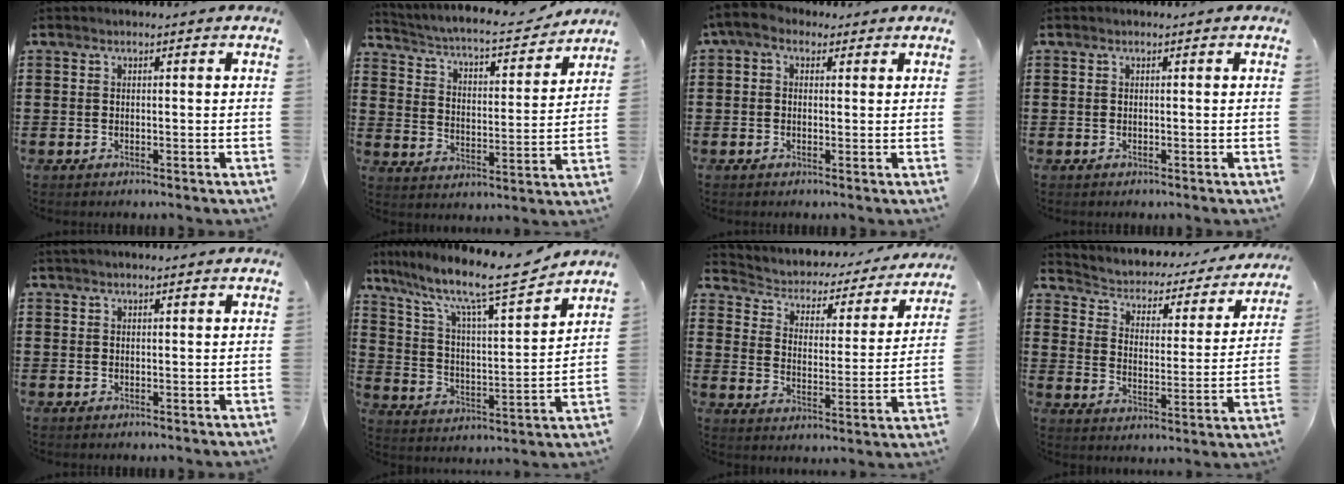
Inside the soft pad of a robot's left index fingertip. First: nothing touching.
{"total": 5.1, "force": [4.7, 0.1, 1.9], "torque": [-0.062, -0.035, 0.072]}
{"total": 3.0, "force": [0.9, 1.8, 2.1], "torque": [-0.053, 0.005, 0.015]}
{"total": 0.0}
{"total": 1.0, "force": [0.9, 0.3, 0.3], "torque": [-0.009, 0.001, 0.017]}
{"total": 10.7, "force": [8.7, 1.3, 6.1], "torque": [-0.144, -0.057, 0.141]}
{"total": 2.2, "force": [1.7, 1.4, 0.3], "torque": [-0.026, -0.020, 0.016]}
{"total": 2.0, "force": [1.3, 1.4, 0.6], "torque": [-0.027, -0.020, 0.011]}